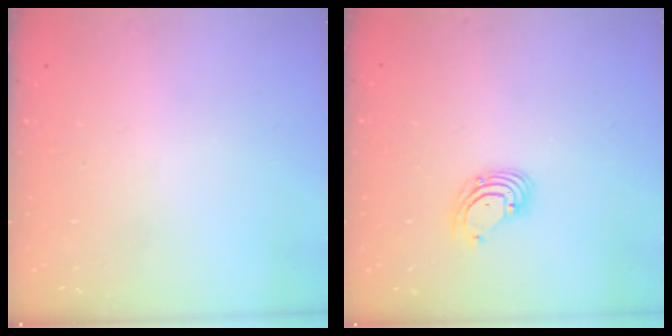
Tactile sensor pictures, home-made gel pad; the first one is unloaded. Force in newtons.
{"total": 3.3, "press": 3.3, "slide": 0.4}